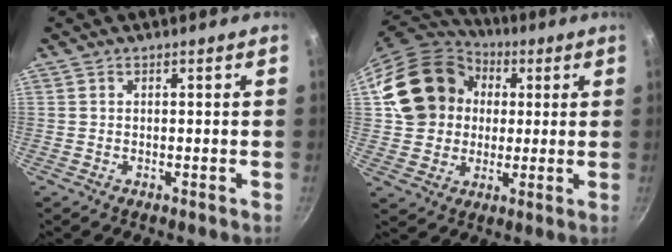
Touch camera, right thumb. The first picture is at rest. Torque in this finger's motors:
{"motor_torque": [-0.67, 1.30, 1.38, -0.04, 0.26]}